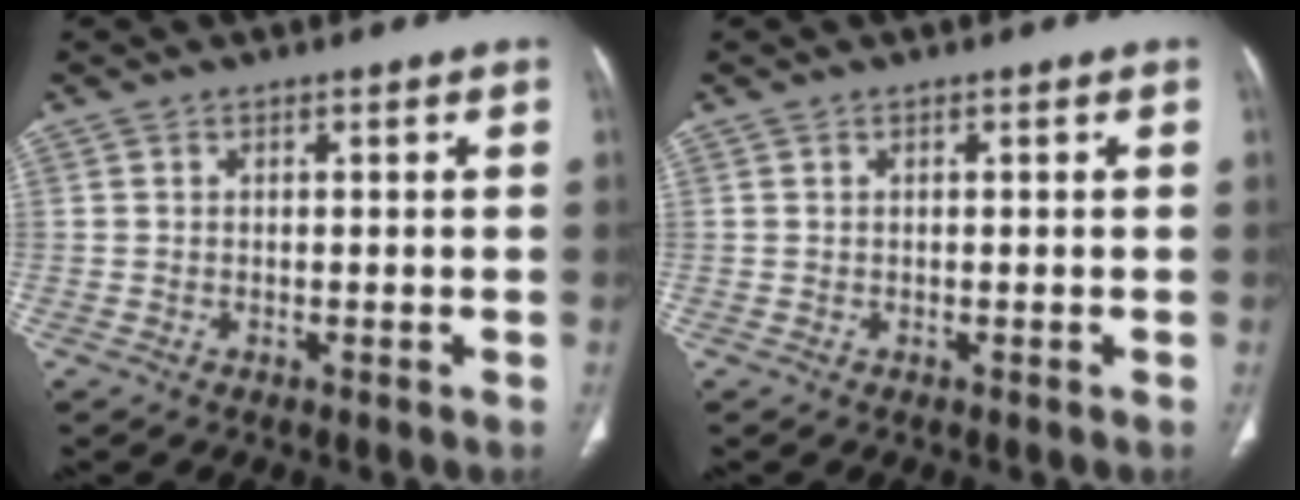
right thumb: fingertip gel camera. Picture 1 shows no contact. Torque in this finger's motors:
{"motor_torque": [0.03, 0.03, 0.00, 0.00, 0.04]}